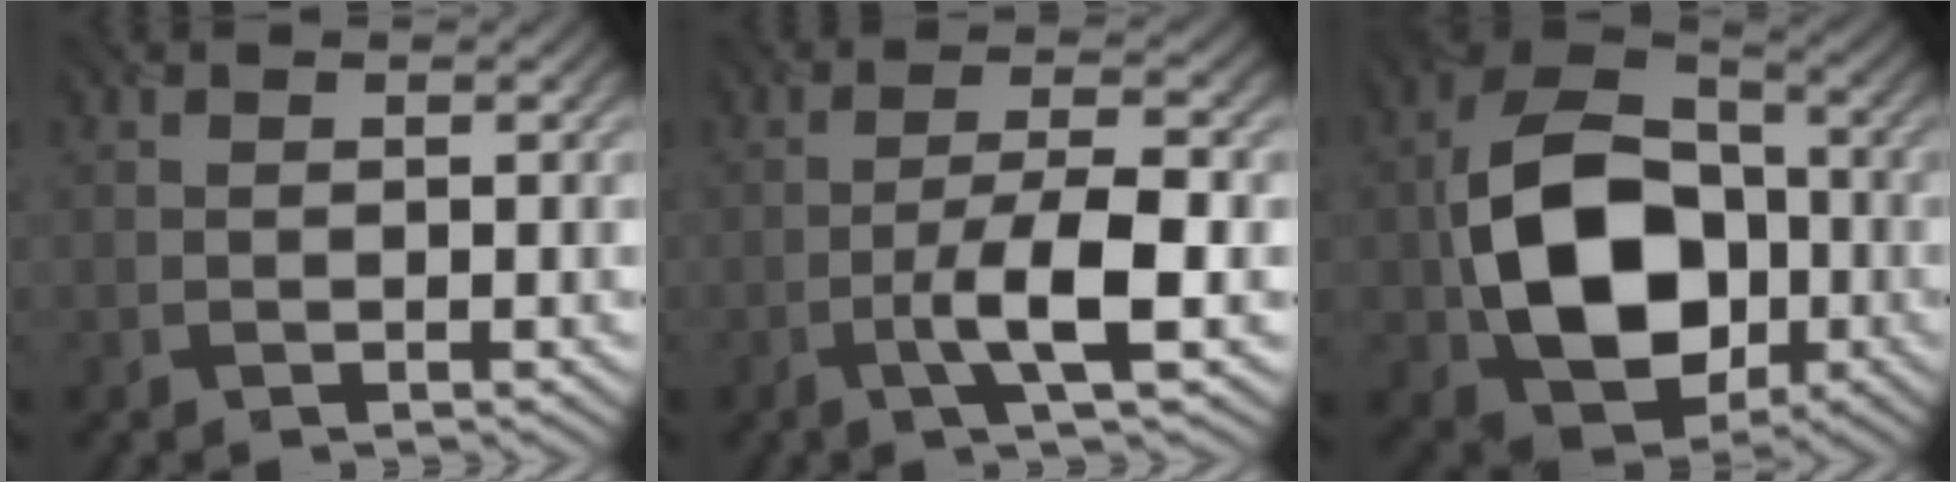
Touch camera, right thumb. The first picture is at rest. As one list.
[{"total": 6.3, "force": [-2.5, 1.1, 5.7], "torque": [-0.105, 0.011, -0.050]}, {"total": 14.3, "force": [-2.7, 10.4, 9.4], "torque": [-0.184, -0.007, -0.054]}]